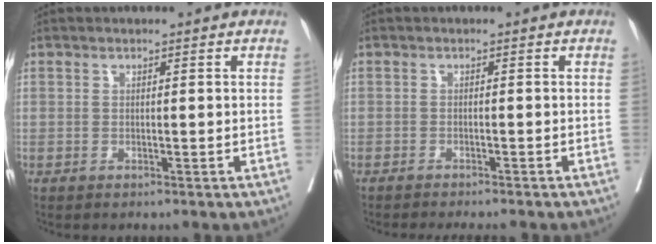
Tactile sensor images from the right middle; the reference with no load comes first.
{"total": 7.0, "force": [-6.3, 0.7, 2.9], "torque": [-0.027, -0.010, -0.081]}